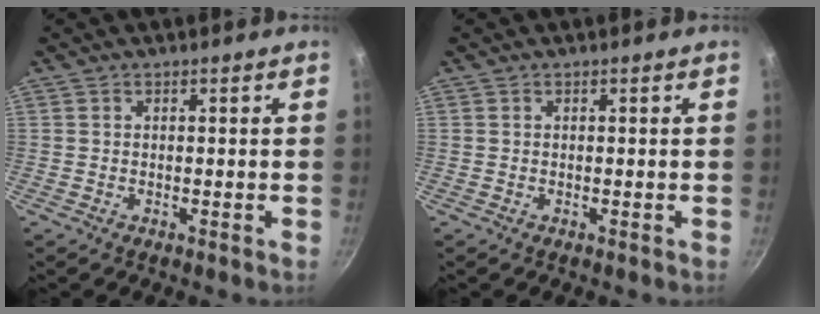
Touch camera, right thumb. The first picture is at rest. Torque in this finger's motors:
{"motor_torque": [-0.08, -0.03, 0.08, 0.08, 0.00]}